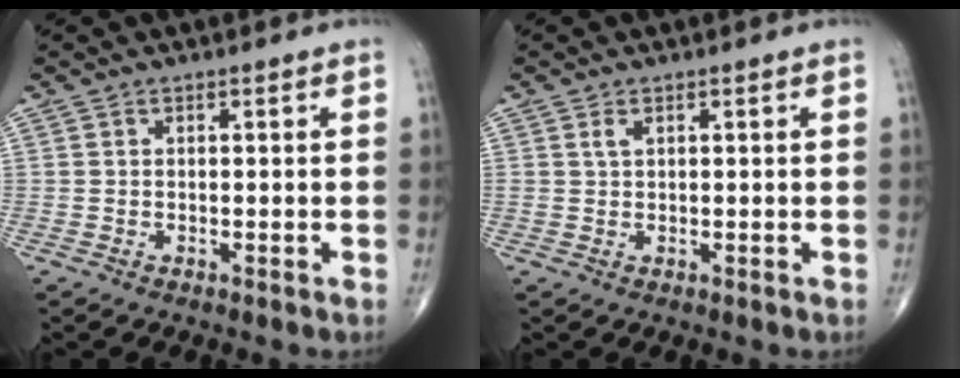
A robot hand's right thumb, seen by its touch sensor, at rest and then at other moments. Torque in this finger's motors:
{"motor_torque": [0.11, -0.17, 0.35, 0.40, 0.02]}